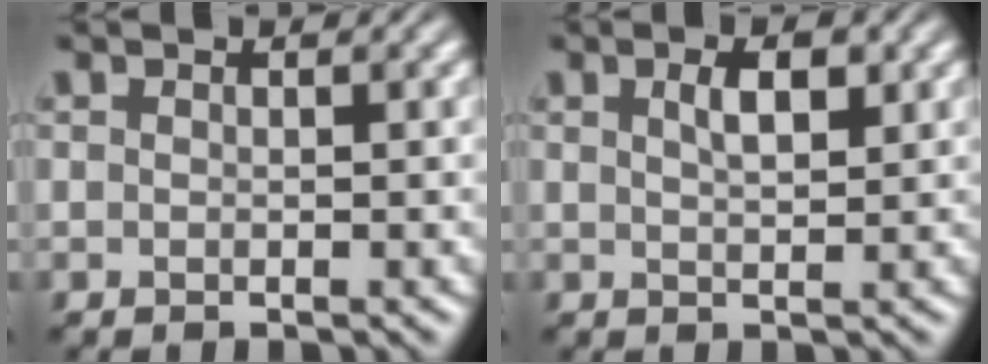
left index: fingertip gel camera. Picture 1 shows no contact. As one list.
[{"total": 2.3, "force": [1.1, 0.8, 1.9], "torque": [-0.031, 0.003, 0.019]}]